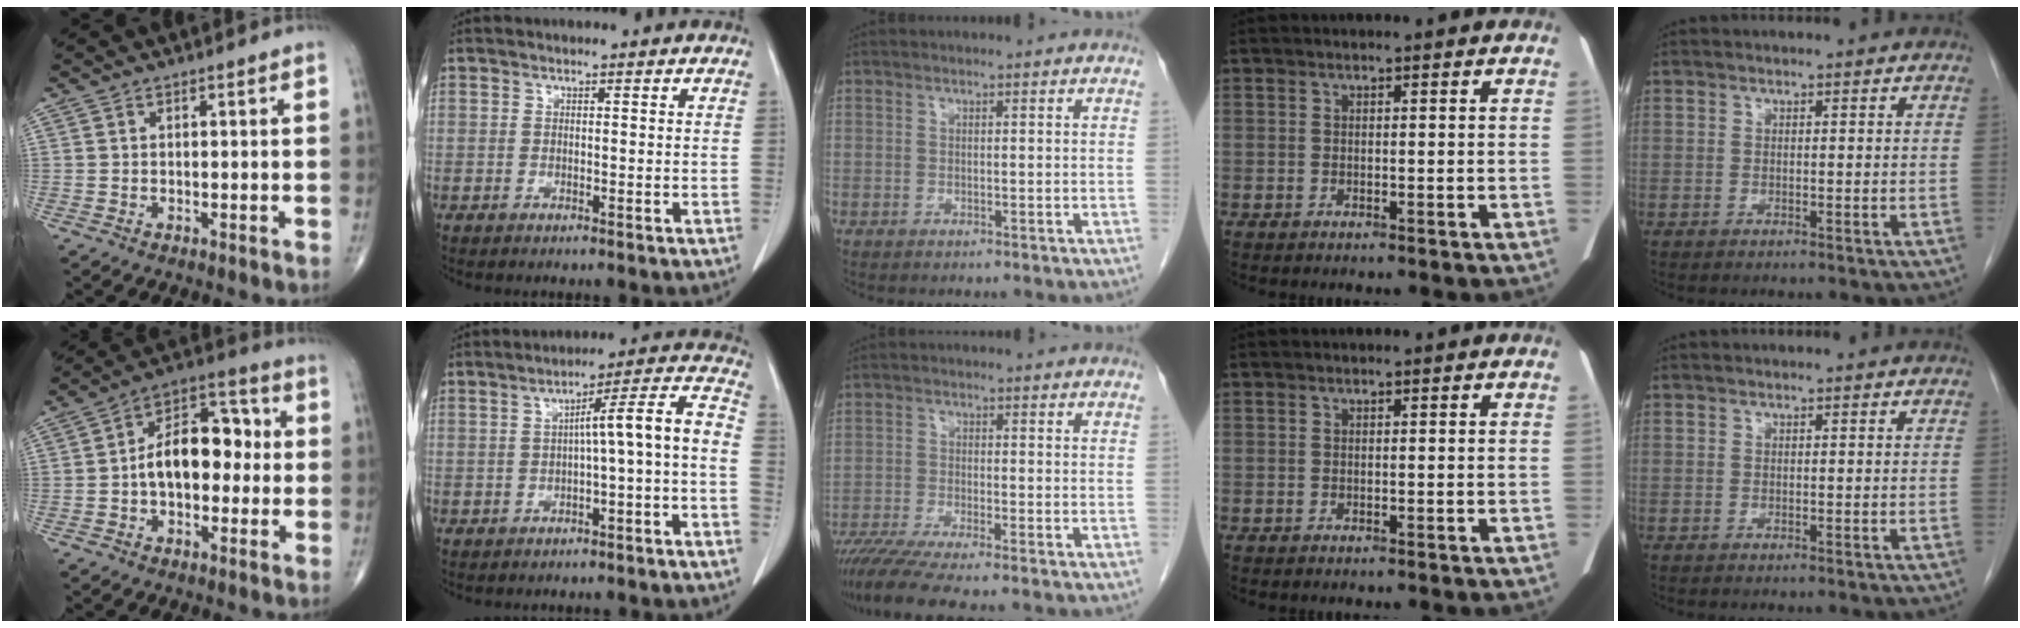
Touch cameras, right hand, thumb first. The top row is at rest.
{"thumb": {"total": 13.7, "force": [-0.3, 8.5, 10.8], "torque": [-0.144, 0.040, -0.015]}, "index": {"total": 8.5, "force": [-2.0, 0.1, 8.2], "torque": [-0.109, 0.031, -0.028]}, "middle": {"total": 8.4, "force": [-7.0, -0.4, 4.6], "torque": [-0.074, -0.023, -0.118]}}